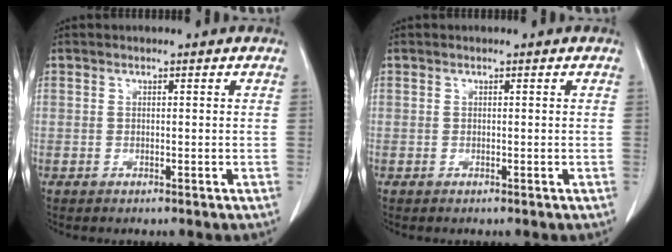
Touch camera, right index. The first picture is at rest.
{"total": 0.0}